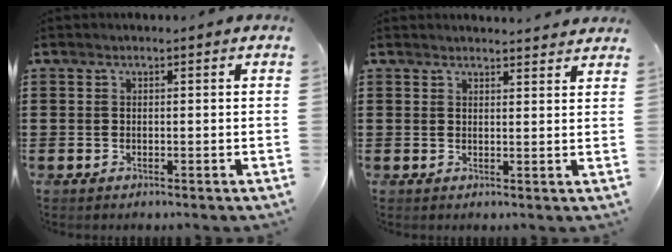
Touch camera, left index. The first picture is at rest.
{"total": 2.1, "force": [2.0, -0.1, 0.2], "torque": [-0.009, -0.003, 0.040]}